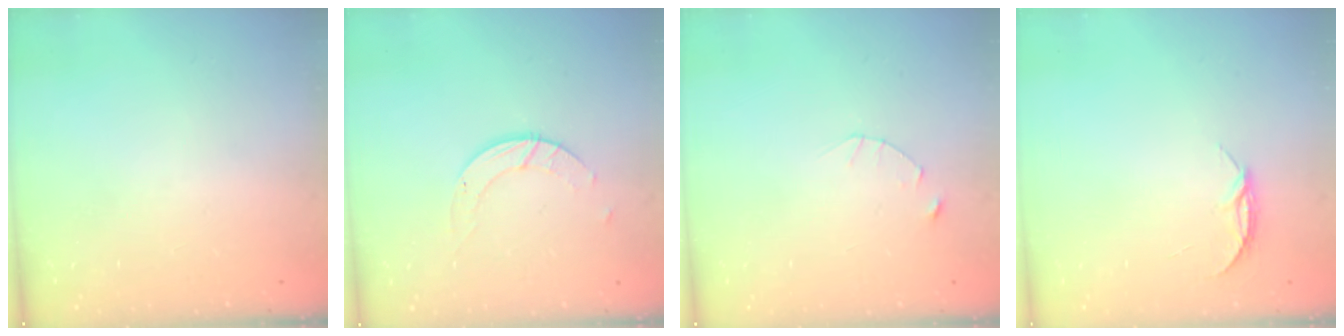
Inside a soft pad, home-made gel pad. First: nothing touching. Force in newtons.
{"total": 3.0, "press": 3.0, "slide": 0.3}
{"total": 2.5, "press": 2.4, "slide": 0.3}
{"total": 4.3, "press": 4.3, "slide": 0.5}